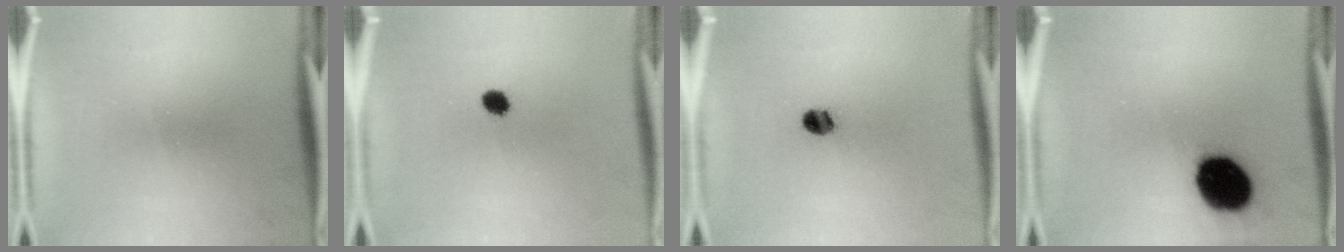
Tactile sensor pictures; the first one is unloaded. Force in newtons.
{"total": 2.8}
{"total": 3.5}
{"total": 17.3}